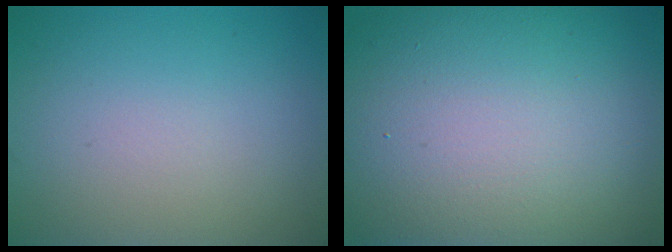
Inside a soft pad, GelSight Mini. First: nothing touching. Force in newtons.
{"total": 18.6, "press": 18.6, "slide": 0.9}